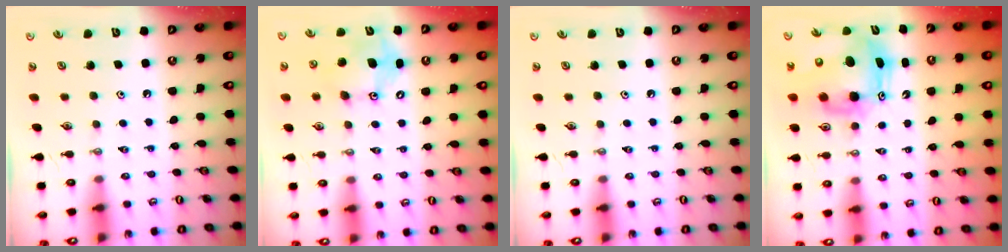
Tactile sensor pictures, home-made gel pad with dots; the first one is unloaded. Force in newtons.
{"total": 12.0, "press": 11.7, "slide": 2.8}
{"total": 0.0}
{"total": 9.9, "press": 9.7, "slide": 2.0}